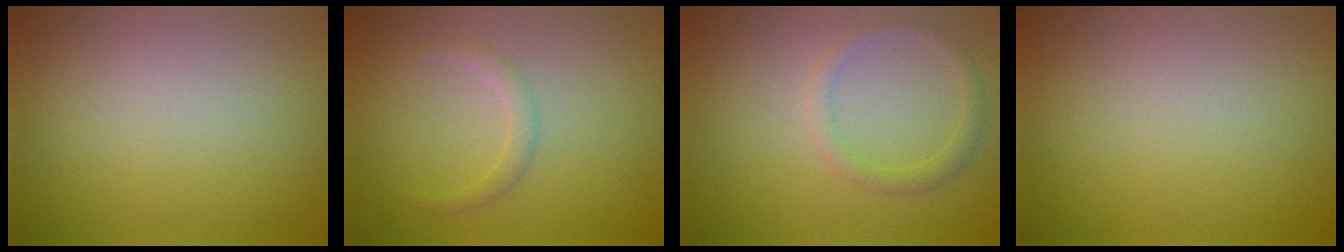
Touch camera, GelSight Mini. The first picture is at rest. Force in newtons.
{"total": 1.2, "press": 1.2, "slide": 0.0}
{"total": 1.5, "press": 1.5, "slide": 0.1}
{"total": 0.0}